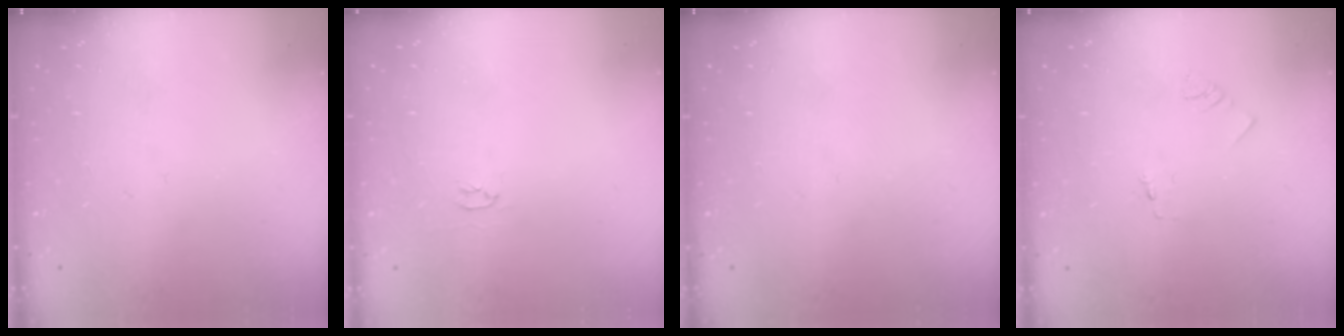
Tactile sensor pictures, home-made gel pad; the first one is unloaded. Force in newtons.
{"total": 2.0, "press": 2.0, "slide": 0.3}
{"total": 0.0}
{"total": 1.3, "press": 1.2, "slide": 0.1}